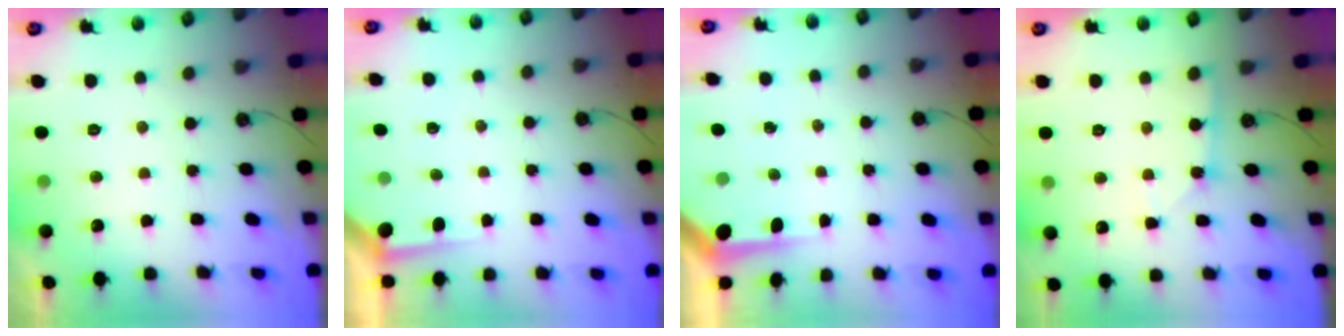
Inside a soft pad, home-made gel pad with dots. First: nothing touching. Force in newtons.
{"total": 2.2, "press": 2.2, "slide": 0.3}
{"total": 3.8, "press": 3.8, "slide": 0.4}
{"total": 2.0, "press": 2.0, "slide": 0.3}